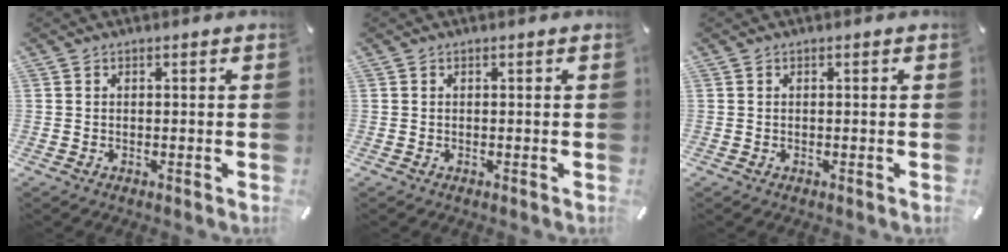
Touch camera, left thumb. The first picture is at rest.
{"total": 0.0}
{"total": 0.0}